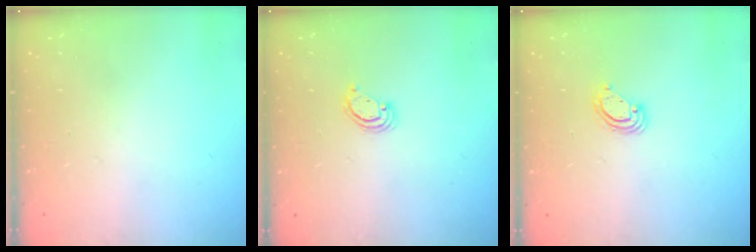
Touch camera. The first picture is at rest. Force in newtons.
{"total": 2.6, "press": 2.6, "slide": 0.3}
{"total": 3.9, "press": 3.9, "slide": 0.1}